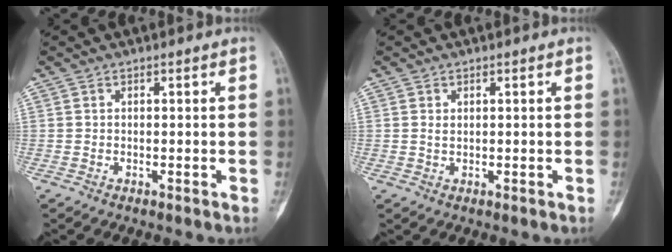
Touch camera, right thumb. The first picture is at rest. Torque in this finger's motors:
{"motor_torque": [-0.29, -0.36, 0.24, -0.12, -0.11]}